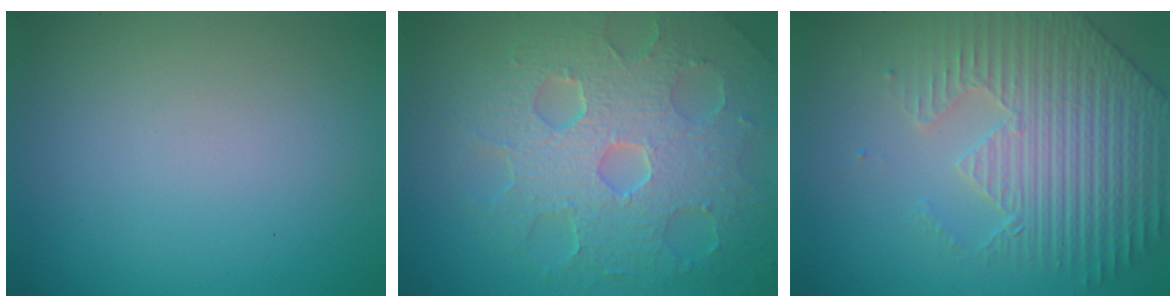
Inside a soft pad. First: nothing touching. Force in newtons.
{"total": 8.7, "press": 6.0, "slide": 6.2}
{"total": 5.1, "press": 4.8, "slide": 1.6}